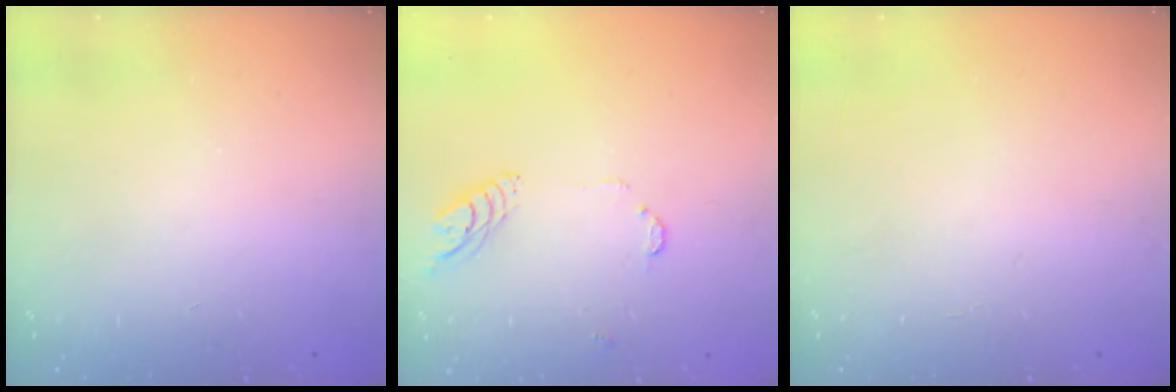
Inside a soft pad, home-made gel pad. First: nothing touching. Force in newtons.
{"total": 7.5, "press": 7.5, "slide": 0.7}
{"total": 1.7, "press": 1.7, "slide": 0.1}